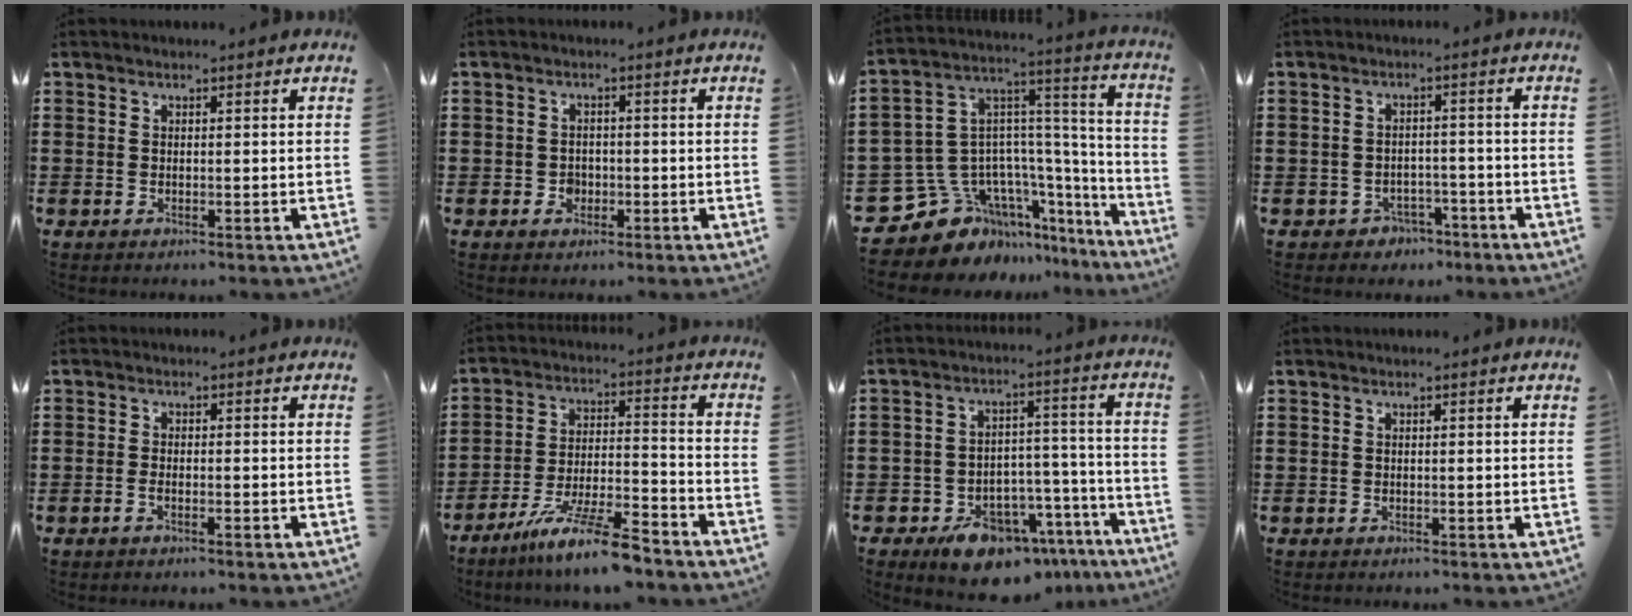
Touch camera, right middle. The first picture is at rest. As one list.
[{"total": 1.9, "force": [-0.8, 1.5, 0.7], "torque": [-0.018, 0.001, -0.018]}, {"total": 11.1, "force": [-7.4, 7.8, 2.8], "torque": [-0.101, -0.006, -0.132]}, {"total": 2.7, "force": [-2.4, 1.2, 0.0], "torque": [-0.011, 0.003, -0.054]}, {"total": 1.3, "force": [-0.7, 0.3, 1.0], "torque": [-0.021, -0.002, -0.013]}, {"total": 10.5, "force": [-8.5, 0.7, 6.2], "torque": [-0.115, 0.009, -0.162]}, {"total": 10.1, "force": [-7.9, 5.0, 3.8], "torque": [-0.043, 0.054, -0.133]}, {"total": 0.0}]